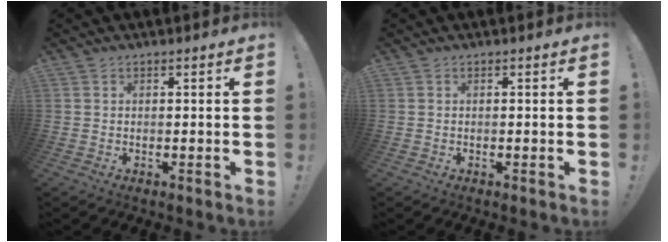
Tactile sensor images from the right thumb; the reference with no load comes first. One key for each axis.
{"total": 0.0}